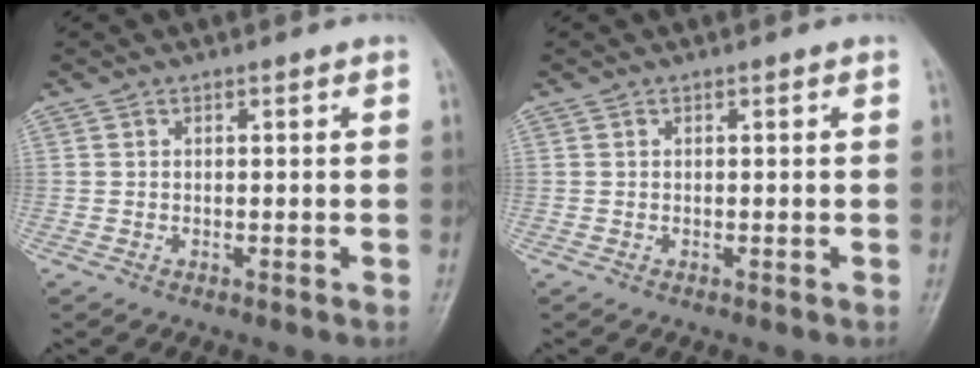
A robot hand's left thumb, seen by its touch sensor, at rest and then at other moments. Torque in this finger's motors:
{"motor_torque": [-0.03, 0.03, -0.13, -0.10, 0.00]}